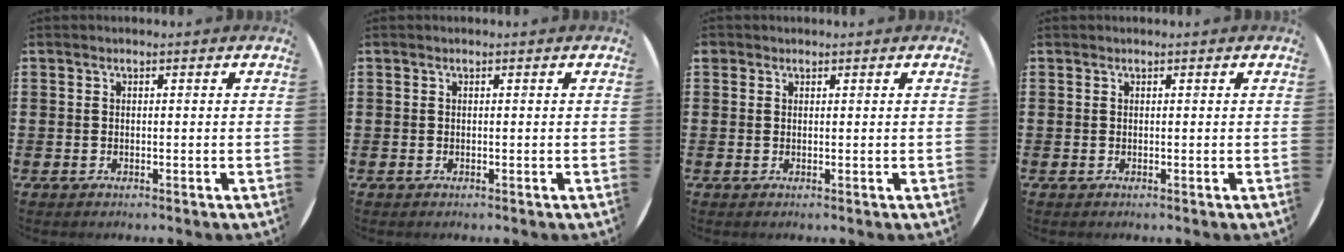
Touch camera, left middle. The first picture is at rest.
{"total": 0.0}
{"total": 0.6, "force": [0.5, 0.4, -0.1], "torque": [0.001, 0.003, 0.010]}
{"total": 0.0}